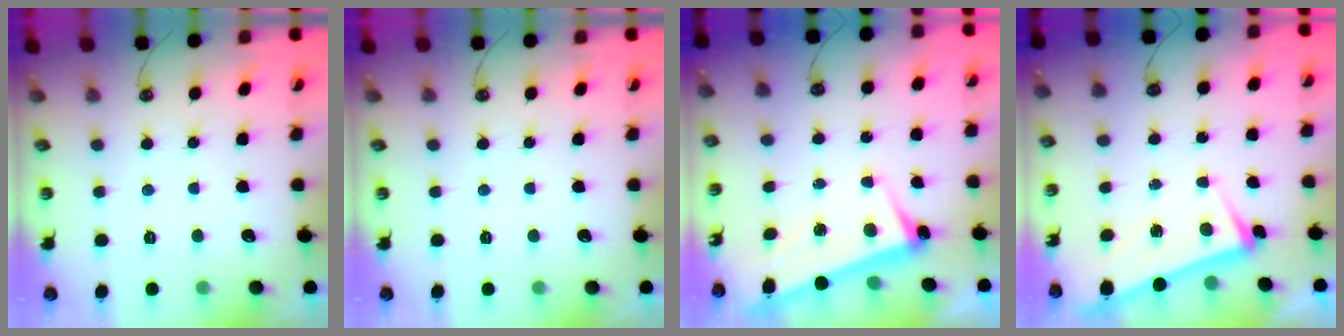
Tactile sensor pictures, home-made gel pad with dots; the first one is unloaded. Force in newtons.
{"total": 0.0}
{"total": 3.4, "press": 3.3, "slide": 0.9}
{"total": 1.6, "press": 1.5, "slide": 0.5}